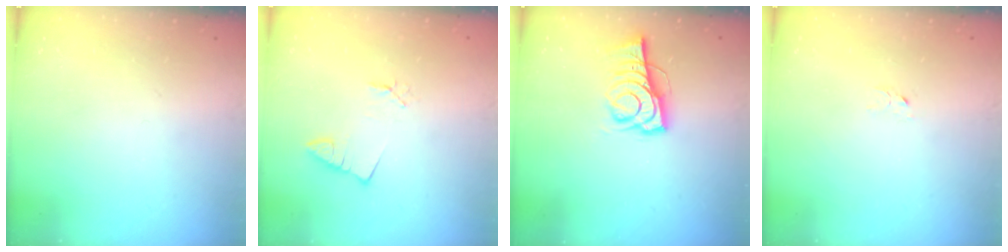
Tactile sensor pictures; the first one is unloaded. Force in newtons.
{"total": 1.2, "press": 1.2, "slide": 0.1}
{"total": 7.8, "press": 7.7, "slide": 0.6}
{"total": 2.5, "press": 2.5, "slide": 0.2}